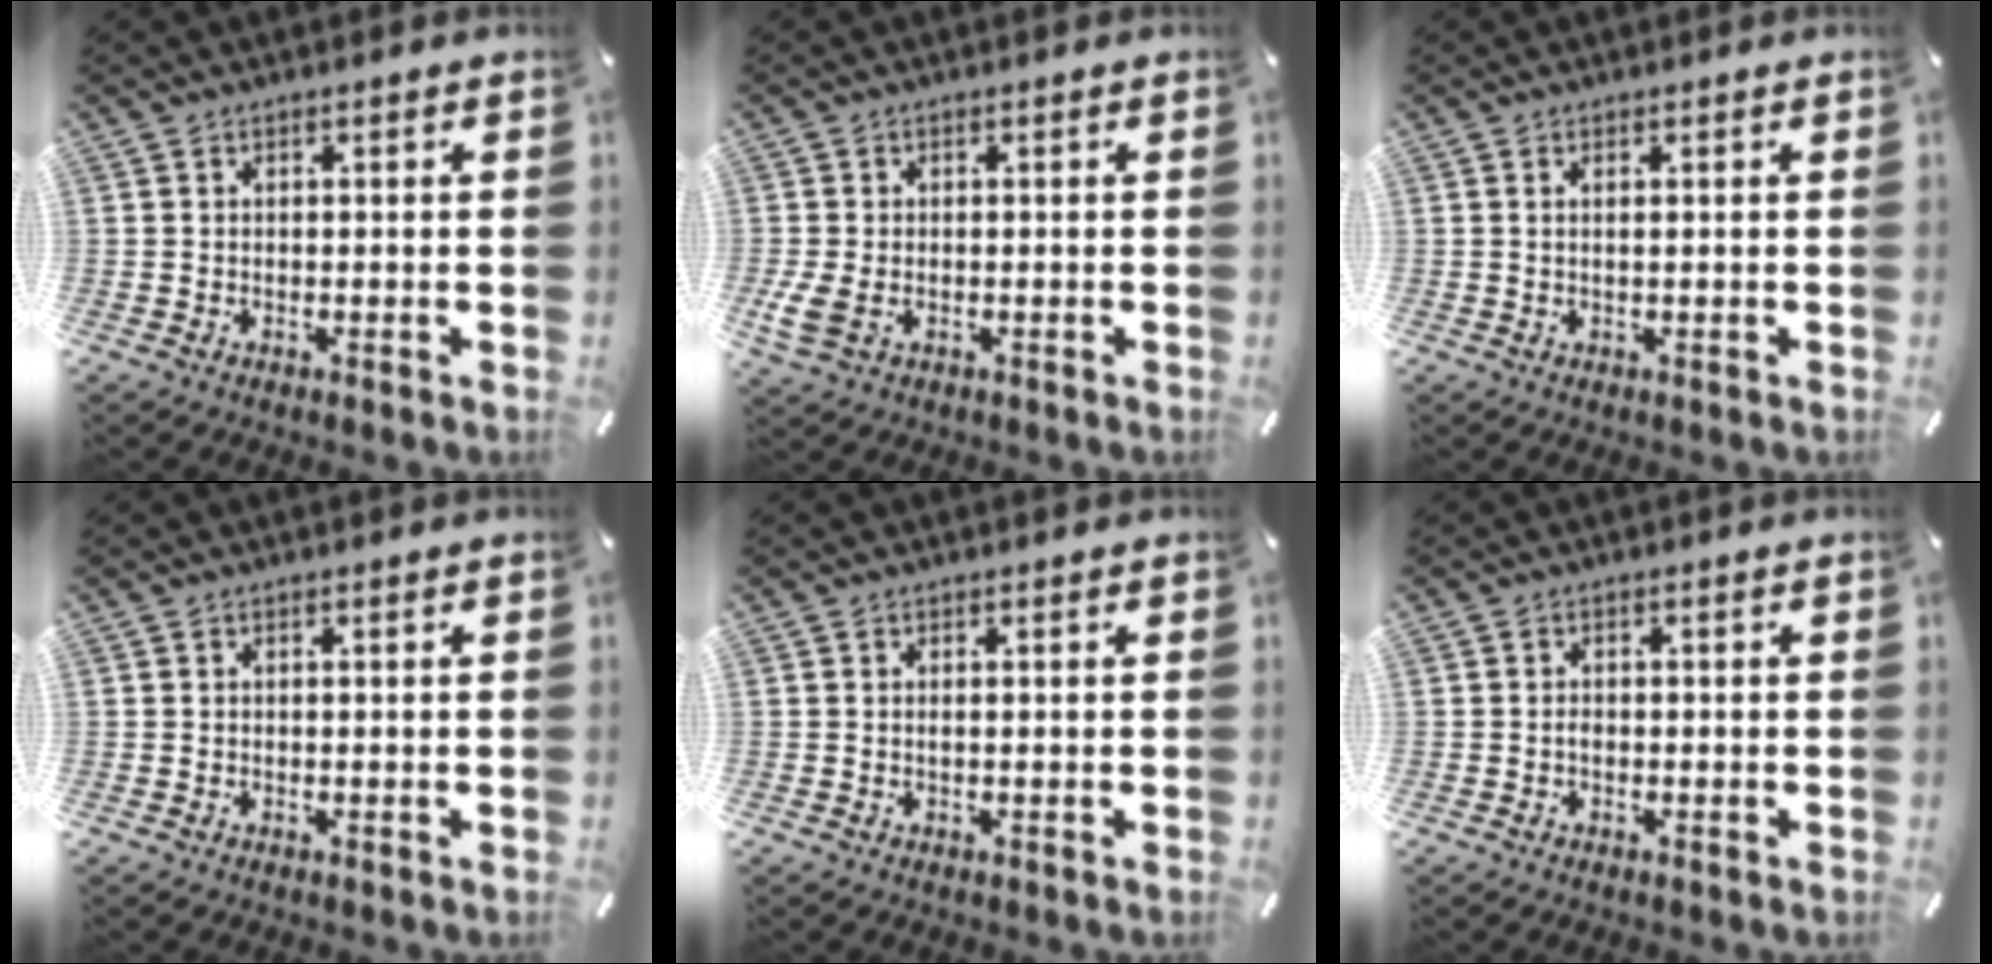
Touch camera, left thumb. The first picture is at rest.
{"total": 3.9, "force": [-0.7, 2.8, 2.8], "torque": [-0.061, -0.007, -0.014]}
{"total": 0.8, "force": [0.2, 0.1, 0.8], "torque": [-0.017, -0.002, 0.004]}
{"total": 0.0}
{"total": 0.5, "force": [0.0, 0.1, 0.5], "torque": [-0.010, -0.002, 0.001]}
{"total": 0.9, "force": [-0.3, 0.5, 0.7], "torque": [-0.016, -0.002, -0.006]}